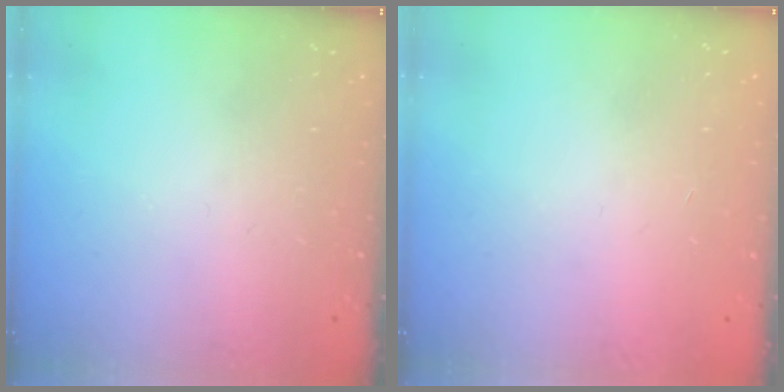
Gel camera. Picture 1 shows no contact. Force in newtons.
{"total": 0.9, "press": 0.8, "slide": 0.2}